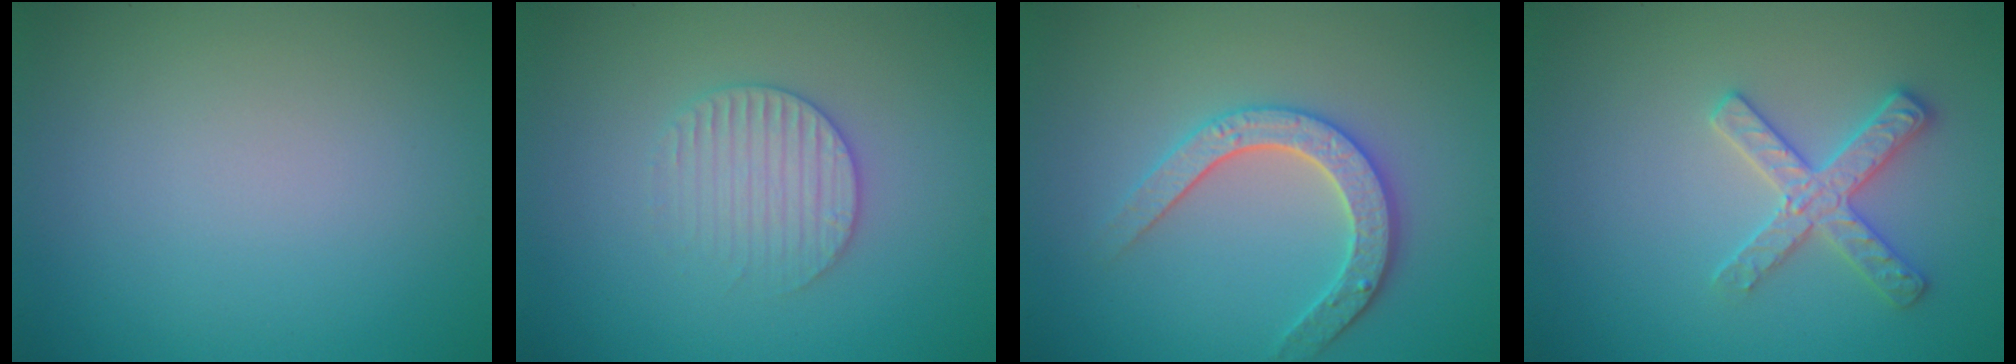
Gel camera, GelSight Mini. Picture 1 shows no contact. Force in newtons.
{"total": 2.8, "press": 2.7, "slide": 0.6}
{"total": 3.3, "press": 3.1, "slide": 1.2}
{"total": 2.9, "press": 2.9, "slide": 0.1}